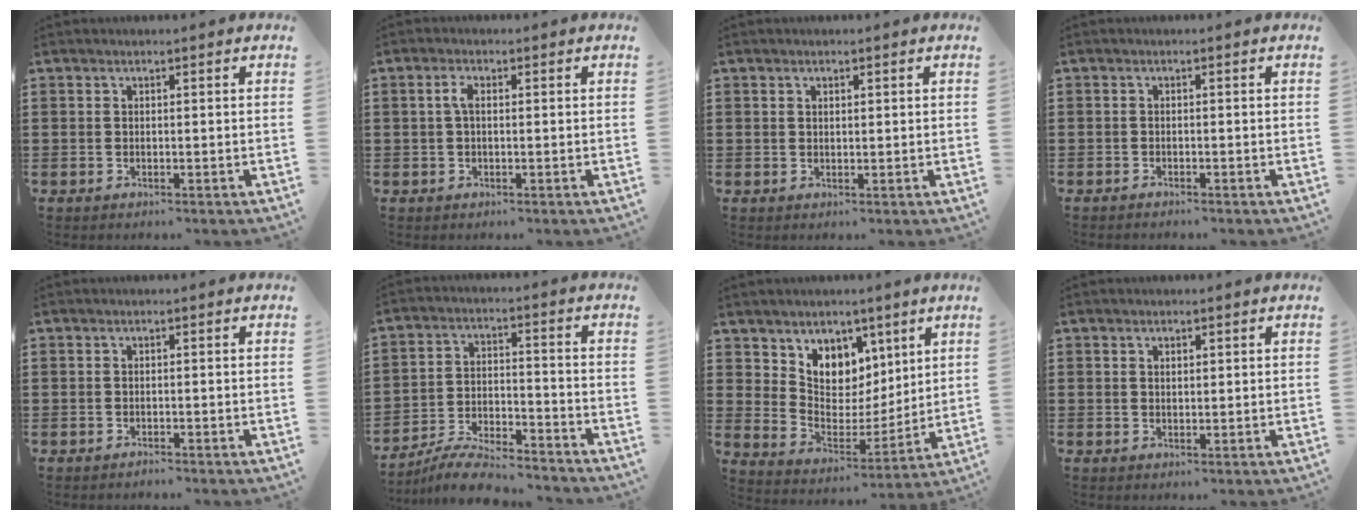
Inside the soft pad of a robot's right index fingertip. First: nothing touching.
{"total": 2.1, "force": [0.1, 0.8, 1.9], "torque": [-0.045, 0.001, -0.003]}
{"total": 0.7, "force": [0.4, 0.4, 0.4], "torque": [-0.010, 0.004, 0.008]}
{"total": 0.8, "force": [-0.8, 0.1, 0.0], "torque": [-0.001, 0.002, -0.017]}
{"total": 0.6, "force": [-0.6, 0.1, 0.1], "torque": [-0.004, -0.001, -0.012]}
{"total": 7.1, "force": [-6.8, 0.6, 2.0], "torque": [-0.046, 0.008, -0.134]}
{"total": 7.5, "force": [5.4, 5.2, 0.3], "torque": [-0.047, -0.046, 0.104]}
{"total": 0.9, "force": [0.6, 0.6, 0.5], "torque": [-0.010, 0.004, 0.011]}